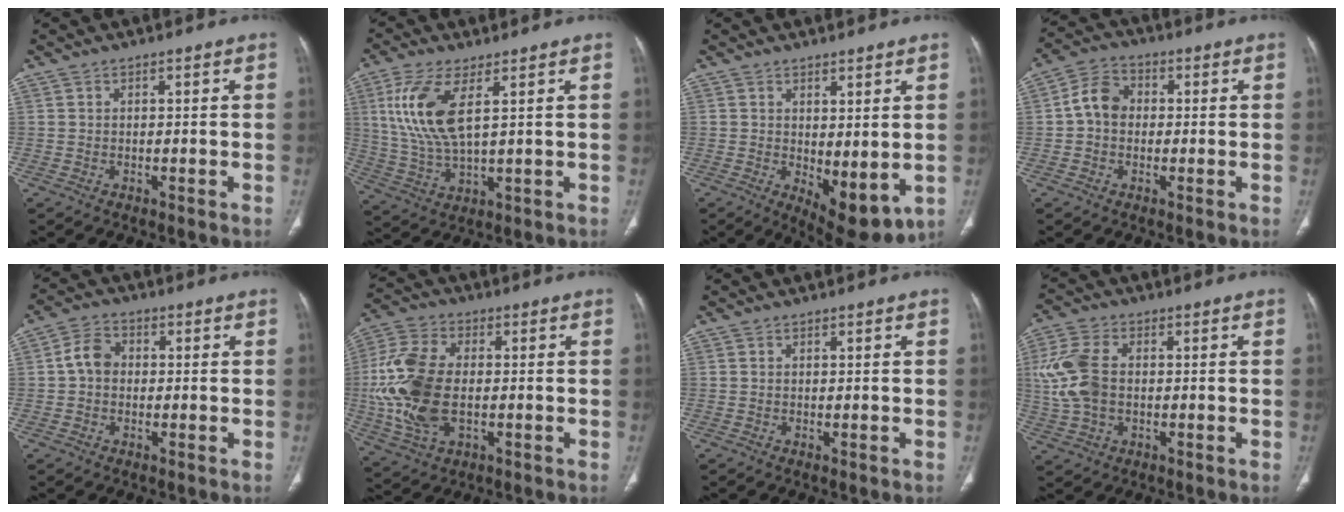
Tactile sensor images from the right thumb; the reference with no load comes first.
{"total": 11.8, "force": [3.7, 4.2, 10.4], "torque": [-0.238, -0.013, 0.079]}
{"total": 8.9, "force": [-0.5, 4.0, 7.9], "torque": [-0.099, -0.021, 0.010]}
{"total": 6.8, "force": [0.1, 5.5, 4.0], "torque": [-0.059, 0.021, -0.011]}
{"total": 5.1, "force": [0.0, 4.1, 3.0], "torque": [-0.044, 0.015, -0.009]}
{"total": 15.9, "force": [-0.9, 9.4, 12.8], "torque": [-0.280, 0.006, -0.014]}
{"total": 0.0}
{"total": 10.2, "force": [0.3, 6.7, 7.7], "torque": [-0.175, 0.012, 0.008]}